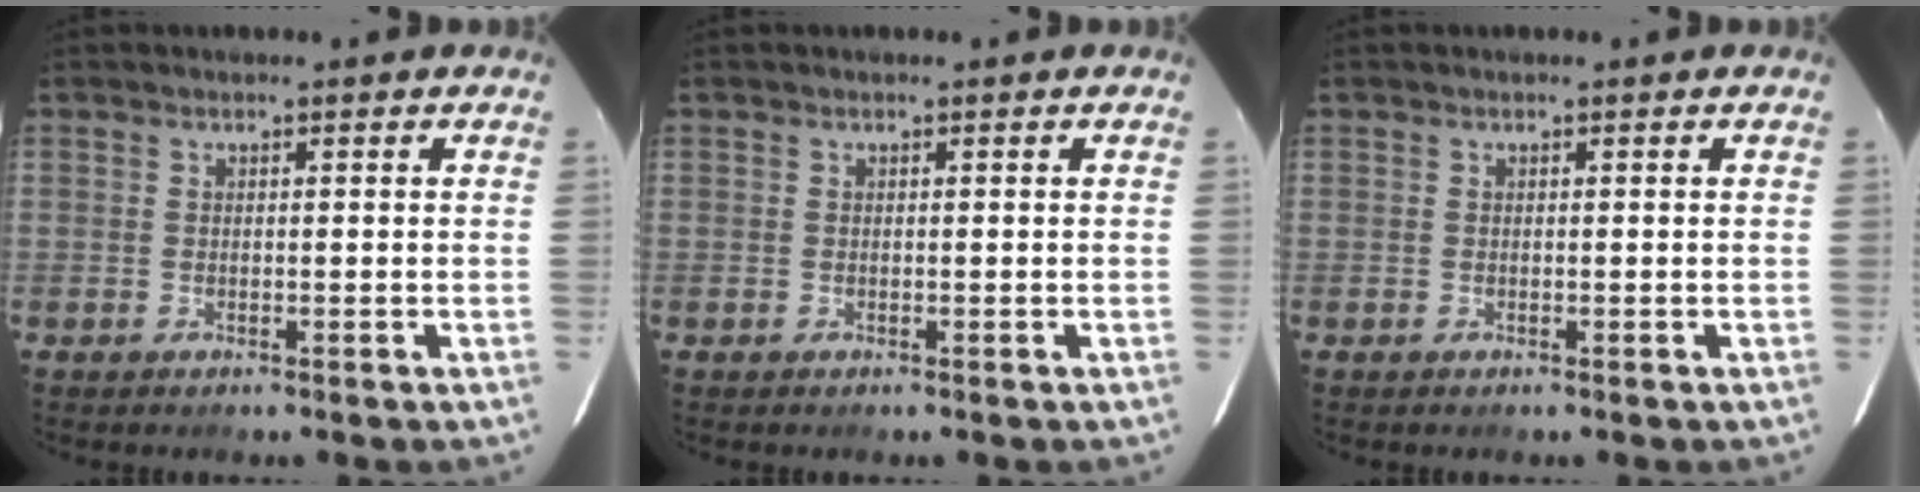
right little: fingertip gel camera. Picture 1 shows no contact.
{"total": 0.0}
{"total": 0.0}